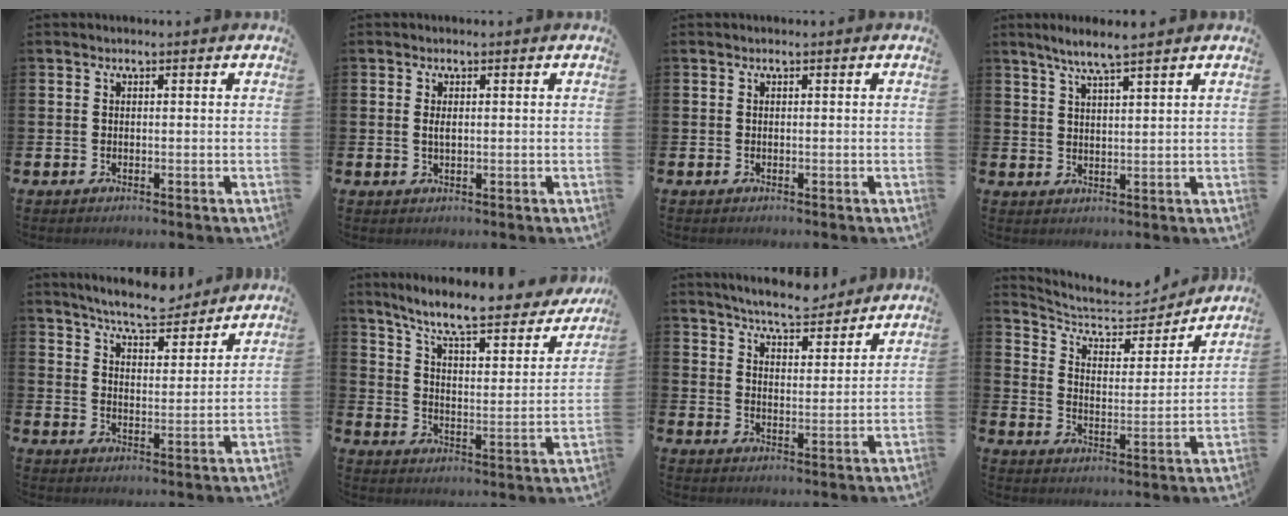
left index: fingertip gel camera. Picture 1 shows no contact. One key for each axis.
{"total": 1.1, "fx": 0.2, "fy": 0.5, "fz": 1.0, "tx": -0.010, "ty": 0.000, "tz": 0.000}
{"total": 0.0}
{"total": 4.9, "fx": 4.3, "fy": 0.0, "fz": 2.3, "tx": -0.048, "ty": -0.012, "tz": 0.074}
{"total": 7.0, "fx": 6.7, "fy": 0.7, "fz": 1.6, "tx": -0.048, "ty": -0.038, "tz": 0.121}
{"total": 8.7, "fx": 7.7, "fy": 1.3, "fz": 3.8, "tx": -0.098, "ty": -0.057, "tz": 0.125}
{"total": 6.5, "fx": 6.4, "fy": 0.8, "fz": 1.3, "tx": -0.041, "ty": -0.034, "tz": 0.114}
{"total": 7.3, "fx": 6.5, "fy": 2.4, "fz": 2.3, "tx": -0.066, "ty": -0.050, "tz": 0.105}